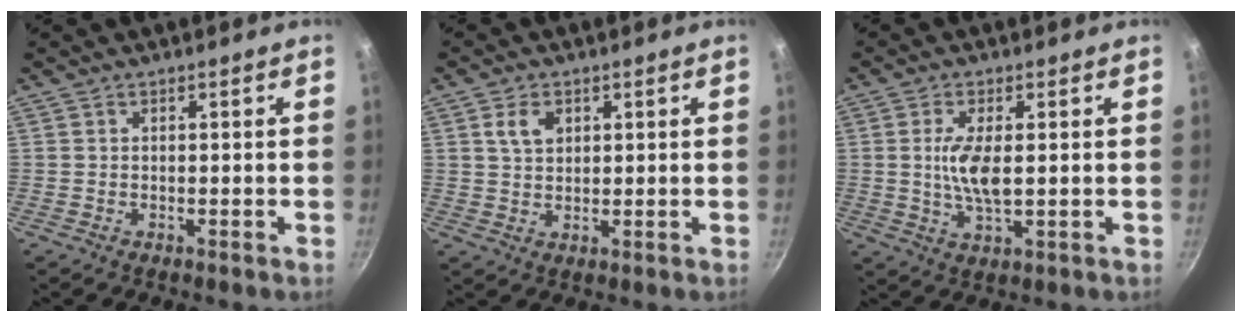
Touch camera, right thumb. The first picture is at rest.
{"total": 4.4, "force": [1.6, 3.0, 2.7], "torque": [-0.037, -0.003, 0.031]}
{"total": 6.9, "force": [0.5, 2.5, 6.4], "torque": [-0.132, -0.005, 0.011]}